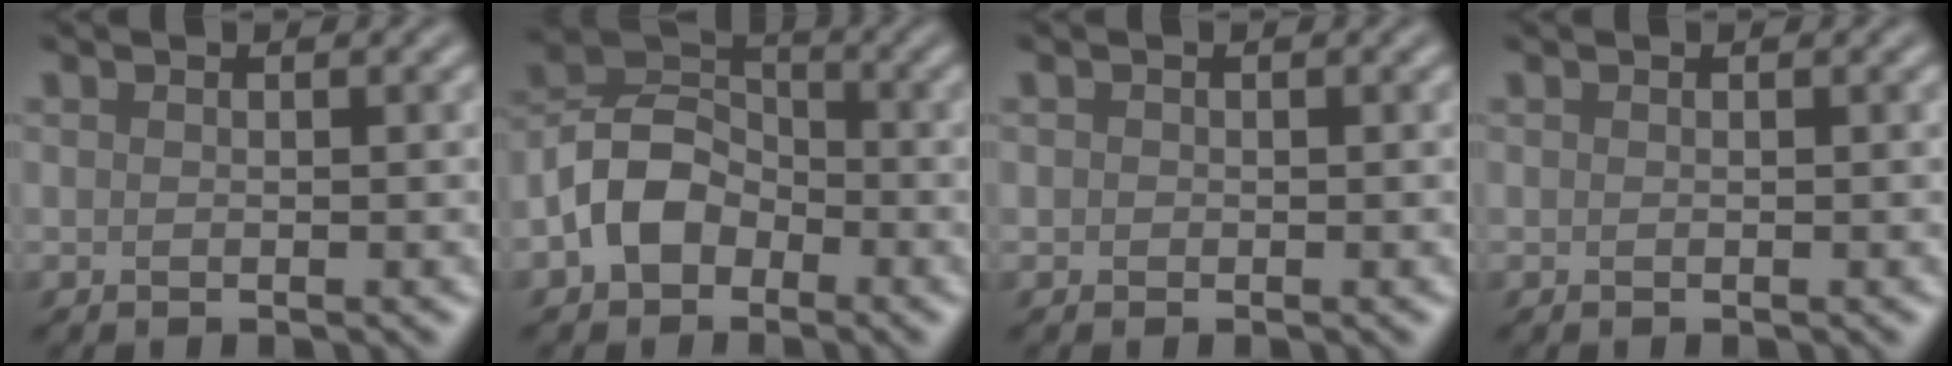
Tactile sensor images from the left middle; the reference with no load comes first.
{"total": 5.6, "force": [-2.4, 4.2, 3.0], "torque": [-0.055, 0.010, -0.060]}
{"total": 0.6, "force": [0.2, 0.6, 0.1], "torque": [0.005, 0.000, -0.007]}
{"total": 0.0}